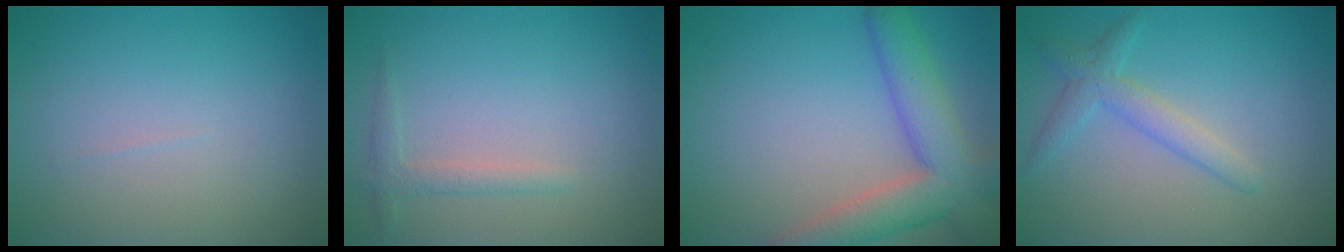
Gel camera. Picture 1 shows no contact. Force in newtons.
{"total": 1.5, "press": 1.5, "slide": 0.1}
{"total": 6.9, "press": 6.8, "slide": 0.5}
{"total": 2.6, "press": 2.6, "slide": 0.1}